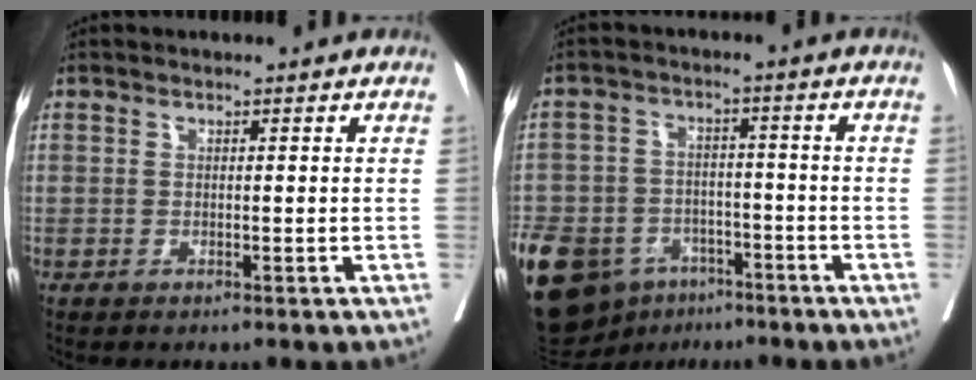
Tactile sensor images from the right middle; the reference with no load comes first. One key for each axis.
{"total": 24.7, "fx": -13.6, "fy": 16.4, "fz": 12.4, "tx": -0.355, "ty": -0.021, "tz": -0.215}